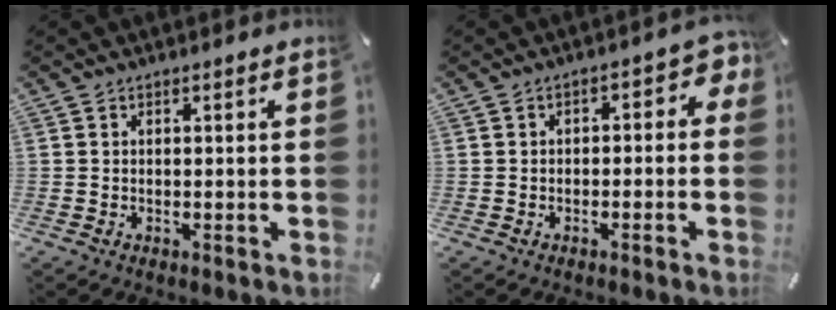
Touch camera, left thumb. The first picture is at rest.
{"total": 3.5, "force": [-1.6, 2.2, 2.1], "torque": [-0.040, 0.019, -0.033]}